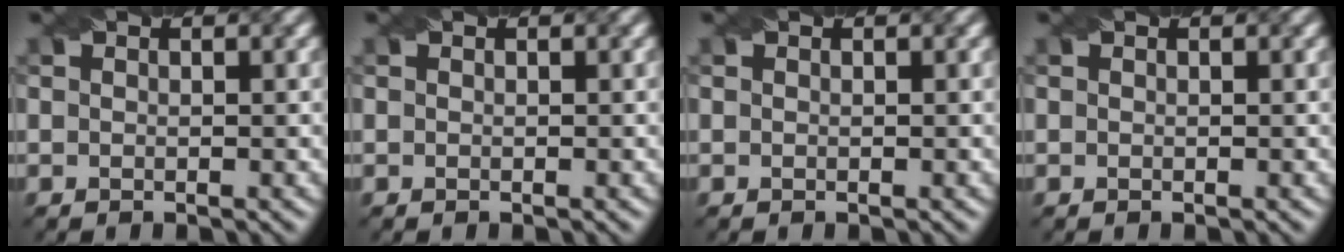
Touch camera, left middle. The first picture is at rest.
{"total": 0.0}
{"total": 0.0}
{"total": 0.0}